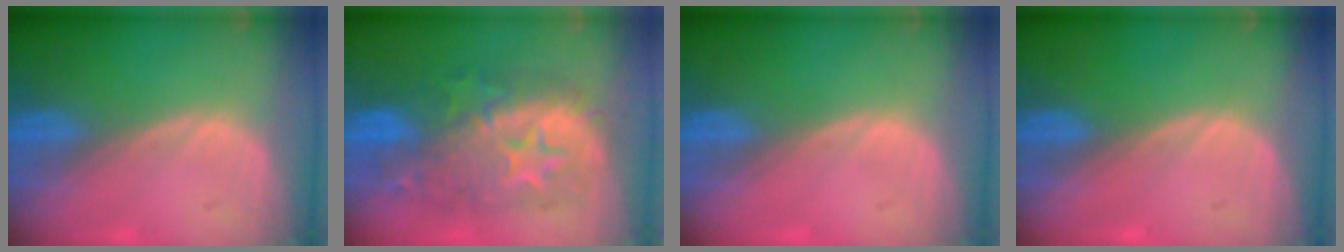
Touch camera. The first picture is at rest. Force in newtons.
{"total": 11.2, "press": 11.1, "slide": 0.8}
{"total": 0.0}
{"total": 0.0}